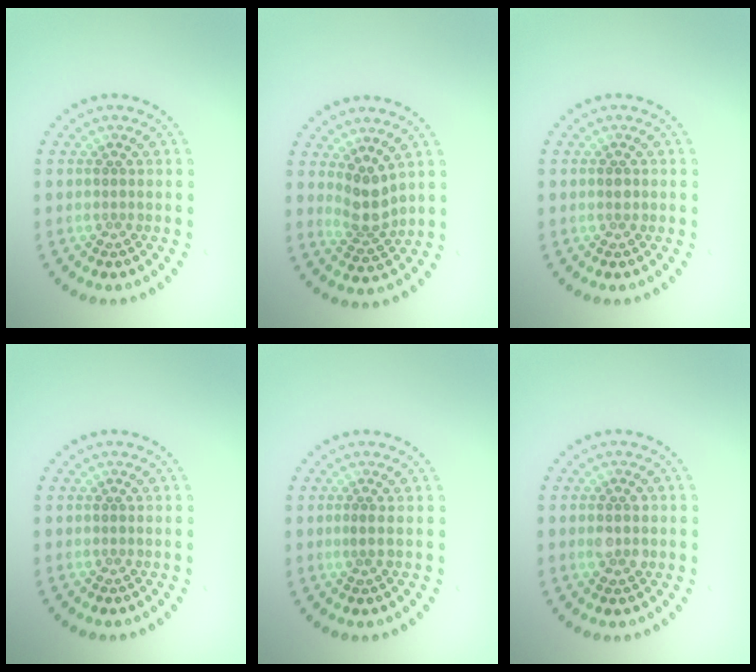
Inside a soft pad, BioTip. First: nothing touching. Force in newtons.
{"total": 2.8, "press": 2.1, "slide": 1.8}
{"total": 0.9, "press": 0.9, "slide": 0.0}
{"total": 0.0}
{"total": 0.6, "press": 0.4, "slide": 0.5}
{"total": 2.1, "press": 2.1, "slide": 0.0}